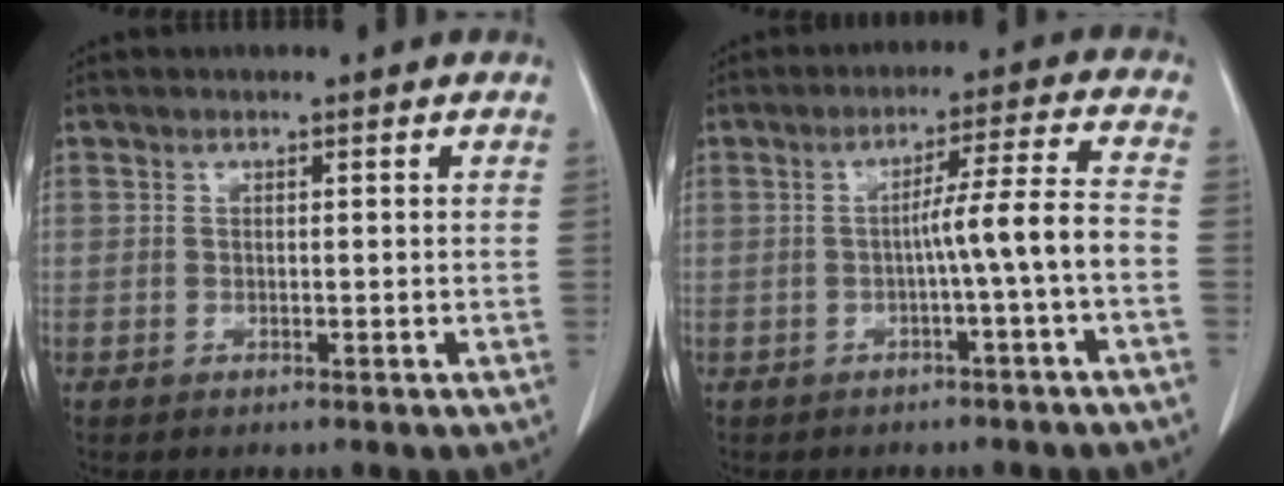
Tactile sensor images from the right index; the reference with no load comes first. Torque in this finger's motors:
{"motor_torque": [0.78, -0.36, 0.48, 0.08]}